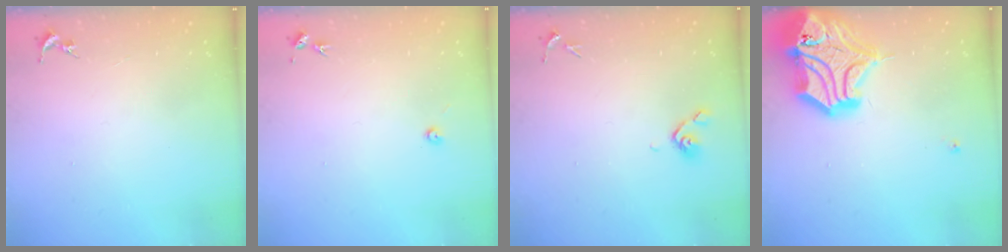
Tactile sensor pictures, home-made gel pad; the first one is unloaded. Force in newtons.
{"total": 4.1, "press": 4.1, "slide": 0.4}
{"total": 5.1, "press": 4.9, "slide": 1.2}
{"total": 23.5, "press": 23.3, "slide": 3.4}